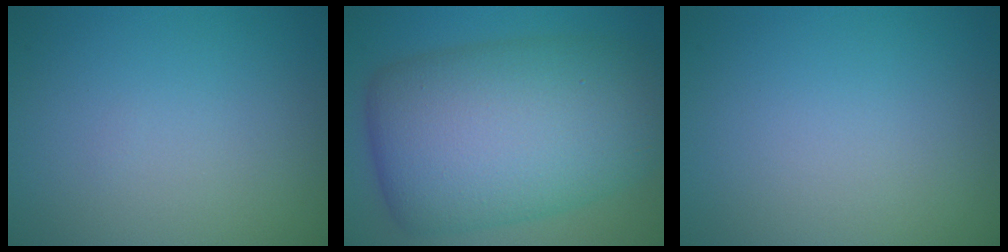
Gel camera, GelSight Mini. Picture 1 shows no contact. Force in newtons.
{"total": 13.8, "press": 13.8, "slide": 0.2}
{"total": 0.0}